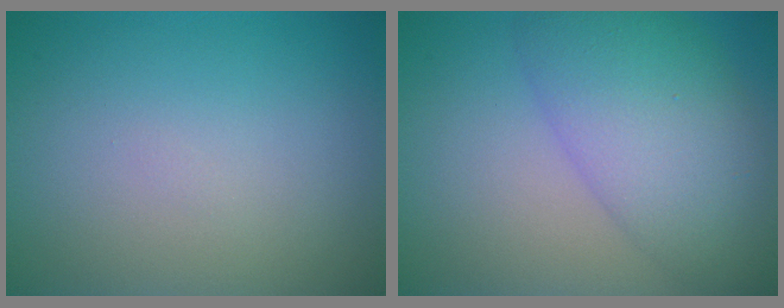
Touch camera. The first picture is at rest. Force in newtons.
{"total": 8.0, "press": 8.0, "slide": 0.1}